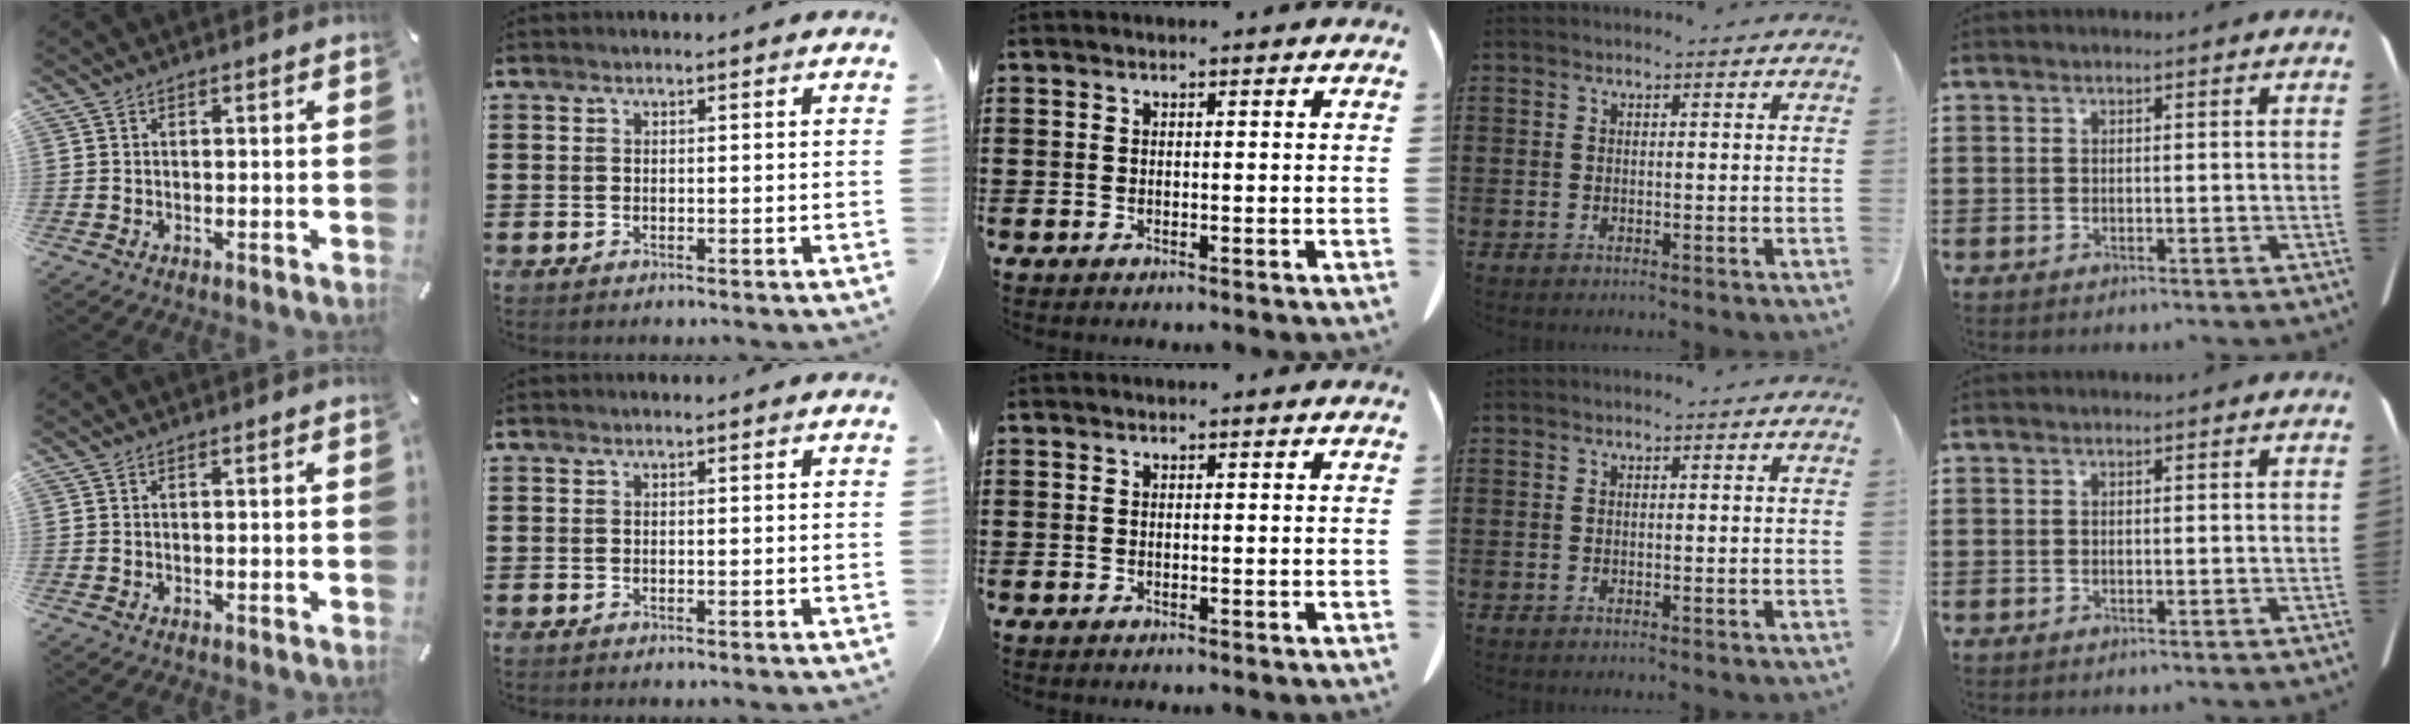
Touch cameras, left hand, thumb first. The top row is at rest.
{}